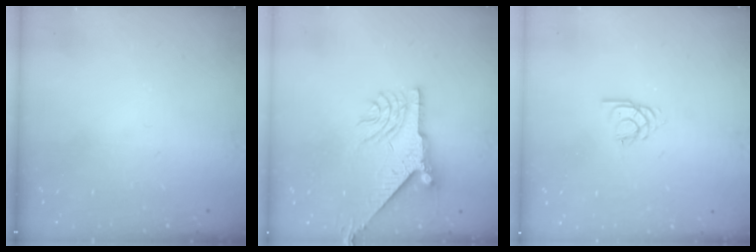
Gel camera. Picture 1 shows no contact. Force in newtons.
{"total": 9.4, "press": 9.4, "slide": 1.2}
{"total": 2.3, "press": 2.3, "slide": 0.2}